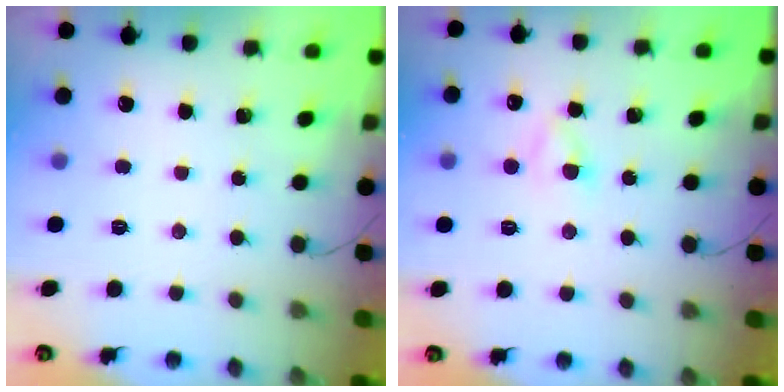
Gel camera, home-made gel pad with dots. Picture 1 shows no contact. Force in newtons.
{"total": 2.1, "press": 1.9, "slide": 0.8}